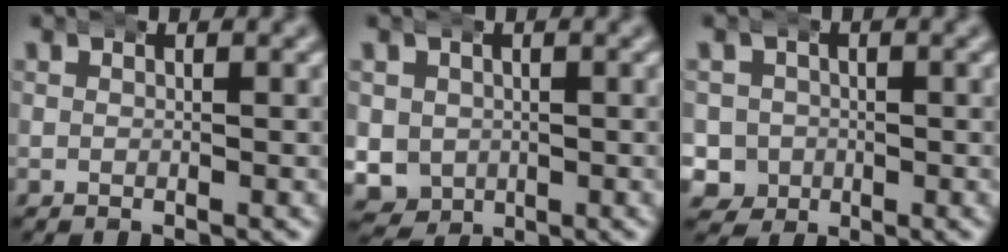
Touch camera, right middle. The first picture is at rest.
{"total": 8.7, "force": [-2.0, 8.0, 2.8], "torque": [-0.094, -0.038, -0.029]}
{"total": 7.1, "force": [-2.1, 6.5, 1.8], "torque": [-0.058, -0.025, -0.040]}